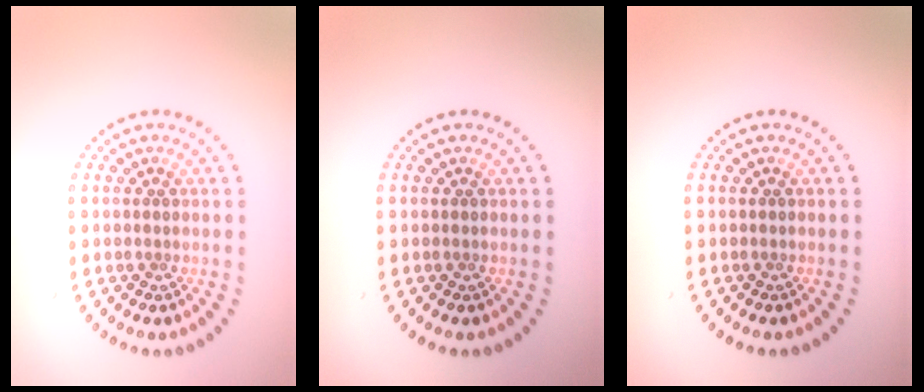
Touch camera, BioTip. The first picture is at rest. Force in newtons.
{"total": 0.0}
{"total": 0.0}